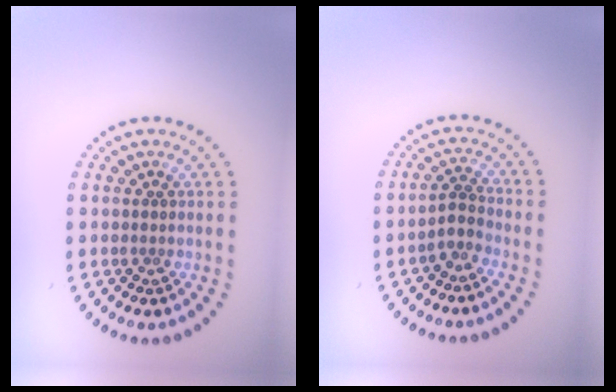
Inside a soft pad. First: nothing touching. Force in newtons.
{"total": 1.8, "press": 1.3, "slide": 1.3}